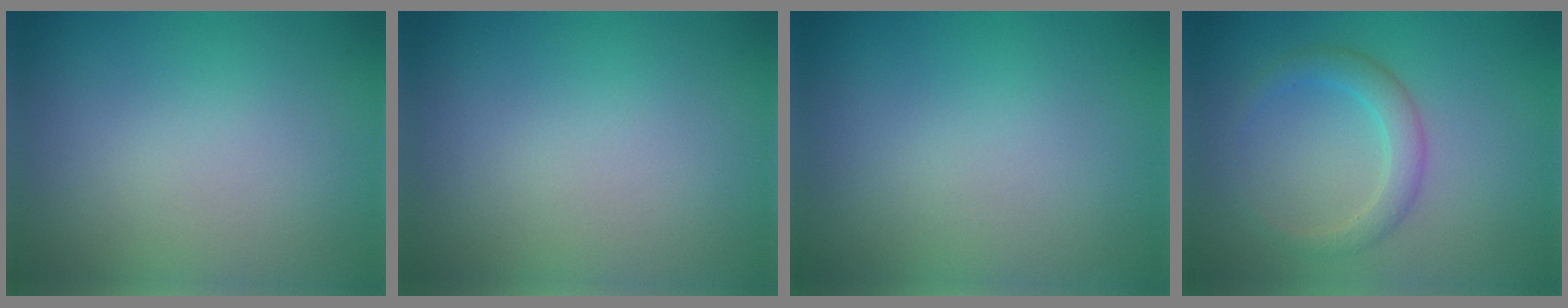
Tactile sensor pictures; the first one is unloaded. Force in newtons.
{"total": 0.0}
{"total": 0.0}
{"total": 2.5, "press": 2.5, "slide": 0.1}